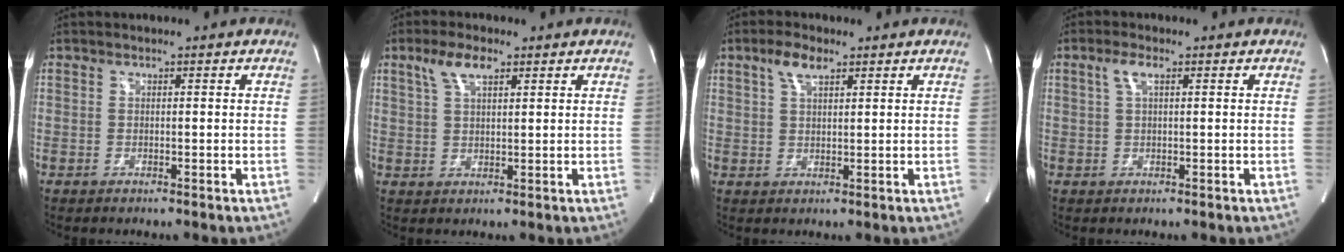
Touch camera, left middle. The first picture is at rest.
{"total": 5.0, "force": [3.0, 1.6, 3.7], "torque": [-0.083, 0.013, 0.060]}
{"total": 4.0, "force": [2.4, 1.3, 2.9], "torque": [-0.063, 0.010, 0.049]}
{"total": 2.6, "force": [1.1, 0.6, 2.2], "torque": [-0.052, 0.010, 0.023]}